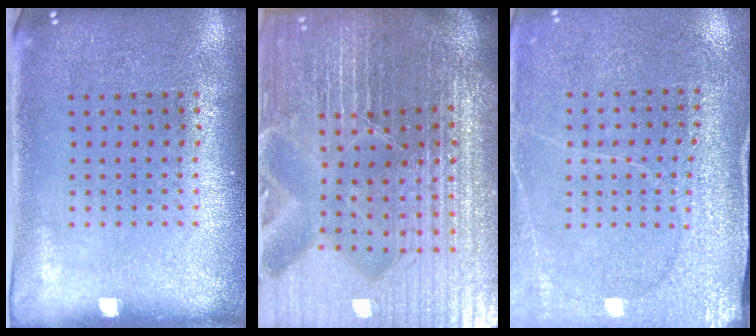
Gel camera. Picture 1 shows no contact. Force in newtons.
{"total": 7.0, "press": 6.1, "slide": 3.4}
{"total": 3.0, "press": 3.0, "slide": 0.1}